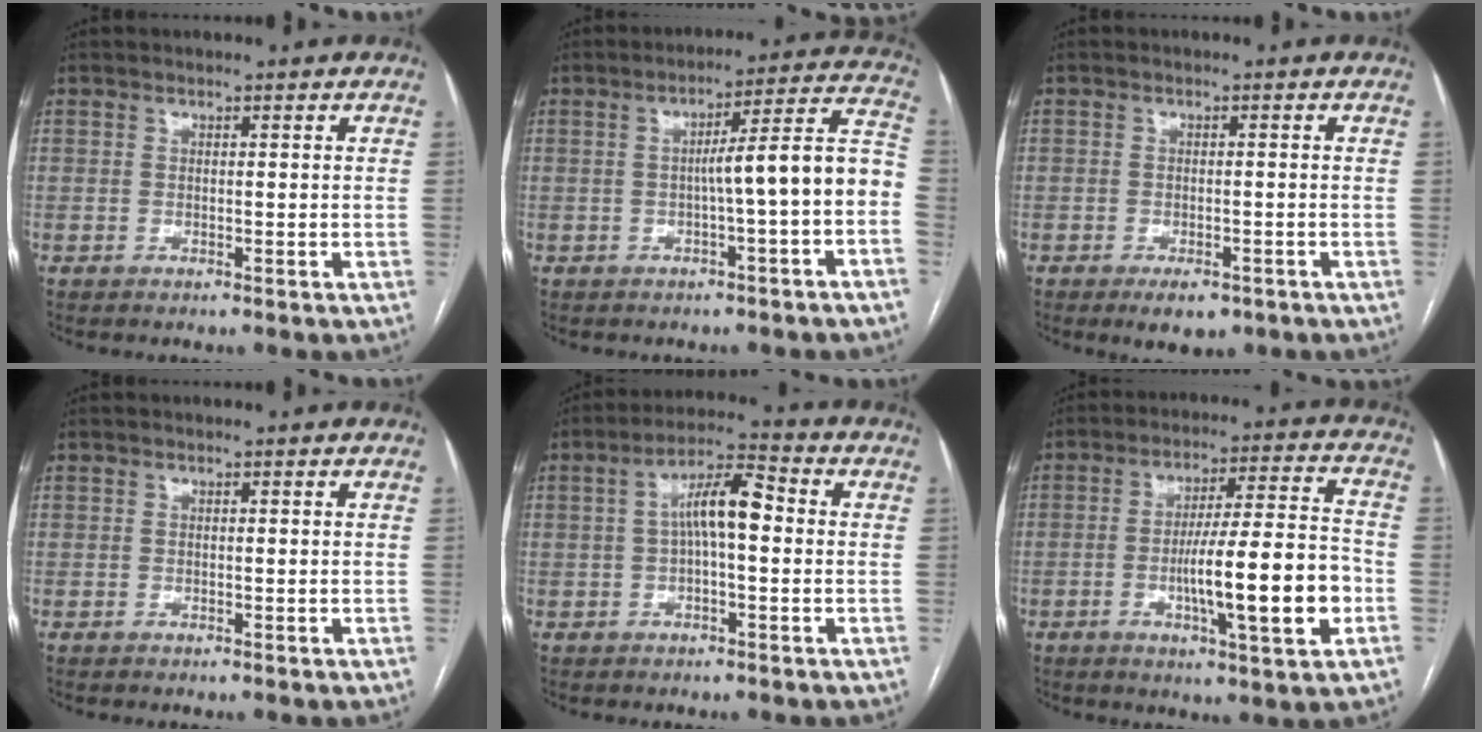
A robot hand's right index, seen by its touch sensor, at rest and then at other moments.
{"total": 10.3, "force": [-2.1, -0.4, 10.1], "torque": [-0.132, 0.034, -0.031]}
{"total": 4.1, "force": [-2.6, 2.0, 2.5], "torque": [-0.033, -0.002, -0.030]}
{"total": 0.0}
{"total": 7.7, "force": [0.5, 1.9, 7.4], "torque": [-0.135, 0.029, 0.005]}
{"total": 14.8, "force": [-3.7, 1.1, 14.3], "torque": [-0.230, 0.005, -0.054]}